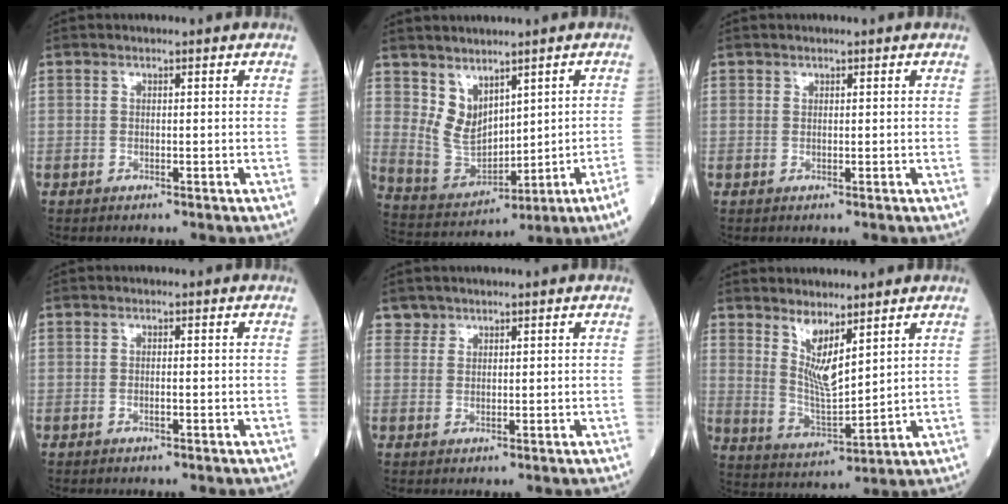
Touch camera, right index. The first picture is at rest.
{"total": 6.4, "force": [2.3, 2.5, 5.4], "torque": [-0.108, 0.001, 0.069]}
{"total": 0.0}
{"total": 0.6, "force": [-0.2, 0.1, 0.5], "torque": [-0.015, 0.000, 0.000]}
{"total": 1.5, "force": [1.2, 0.8, -0.4], "torque": [0.015, 0.004, 0.019]}
{"total": 6.9, "force": [4.1, 1.4, 5.3], "torque": [-0.108, -0.018, 0.089]}